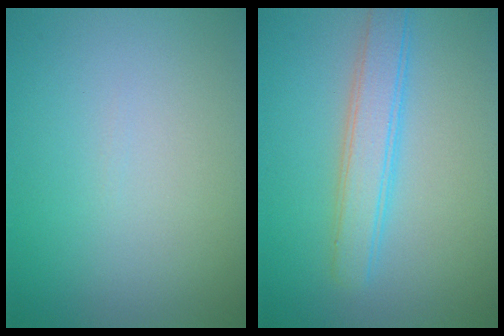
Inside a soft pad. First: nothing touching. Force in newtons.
{"total": 3.6, "press": 3.6, "slide": 0.1}